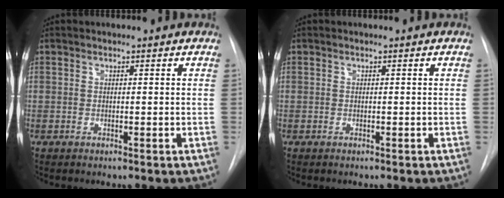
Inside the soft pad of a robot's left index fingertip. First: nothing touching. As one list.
[{"total": 0.0}]